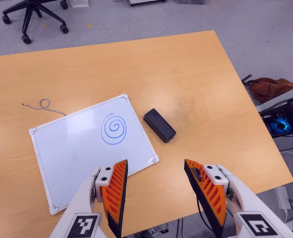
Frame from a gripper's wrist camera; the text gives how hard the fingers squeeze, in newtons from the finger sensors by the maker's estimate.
{"total": 0.0}